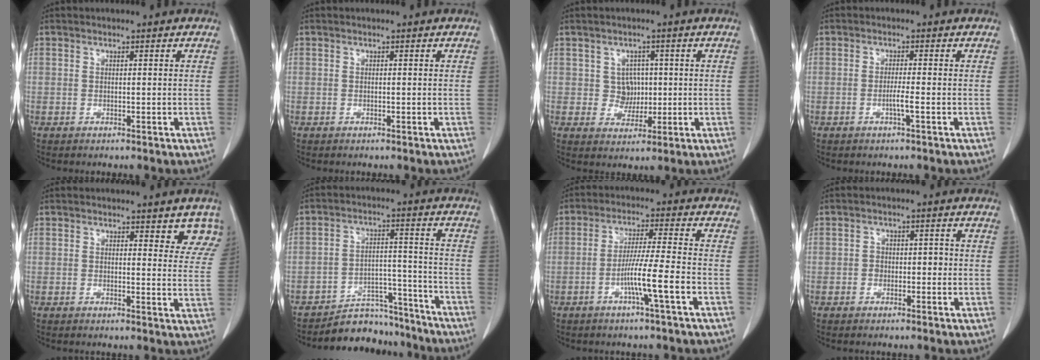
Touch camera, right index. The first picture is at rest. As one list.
[{"total": 0.0}, {"total": 3.2, "force": [0.4, 3.1, 0.8], "torque": [-0.006, 0.008, 0.010]}, {"total": 1.9, "force": [-0.7, -0.3, 1.7], "torque": [-0.032, -0.001, -0.015]}, {"total": 5.6, "force": [4.6, 2.0, 2.5], "torque": [-0.004, -0.014, 0.035]}, {"total": 9.9, "force": [-9.2, 3.7, 0.1], "torque": [0.021, 0.049, -0.140]}, {"total": 7.2, "force": [-2.8, -0.9, 6.6], "torque": [-0.122, -0.001, -0.055]}, {"total": 2.4, "force": [-0.5, 1.8, 1.4], "torque": [-0.014, 0.012, -0.009]}]